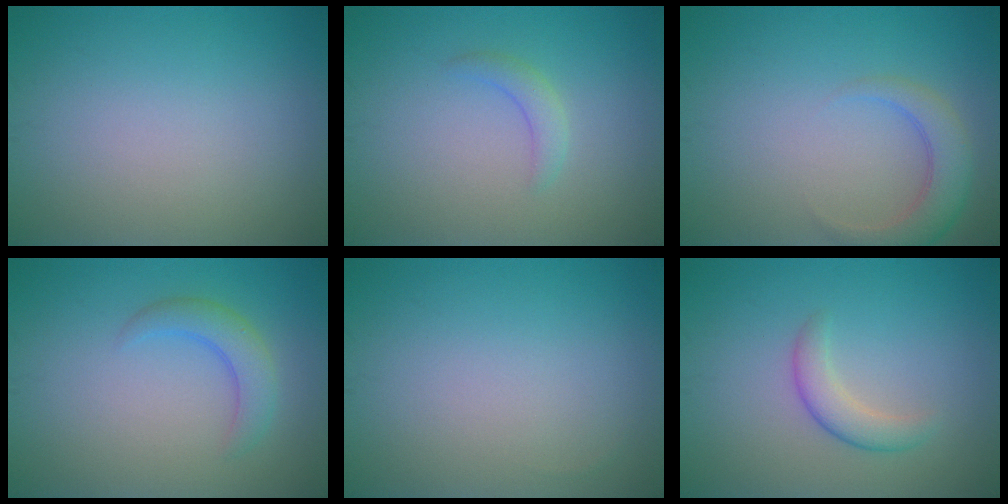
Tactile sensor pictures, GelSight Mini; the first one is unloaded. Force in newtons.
{"total": 1.6, "press": 1.6, "slide": 0.2}
{"total": 3.3, "press": 3.2, "slide": 0.4}
{"total": 2.7, "press": 2.7, "slide": 0.1}
{"total": 0.0}
{"total": 2.3, "press": 2.3, "slide": 0.1}